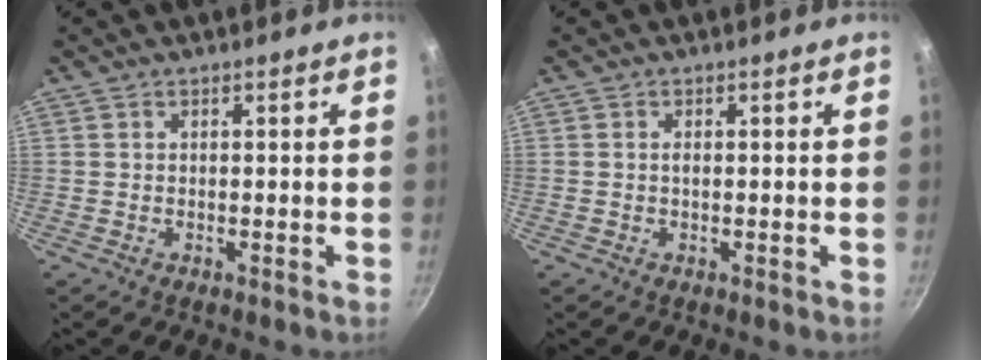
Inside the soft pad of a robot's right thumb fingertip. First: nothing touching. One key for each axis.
{"total": 0.6, "fx": 0.0, "fy": 0.3, "fz": 0.5, "tx": -0.009, "ty": 0.002, "tz": -0.001}